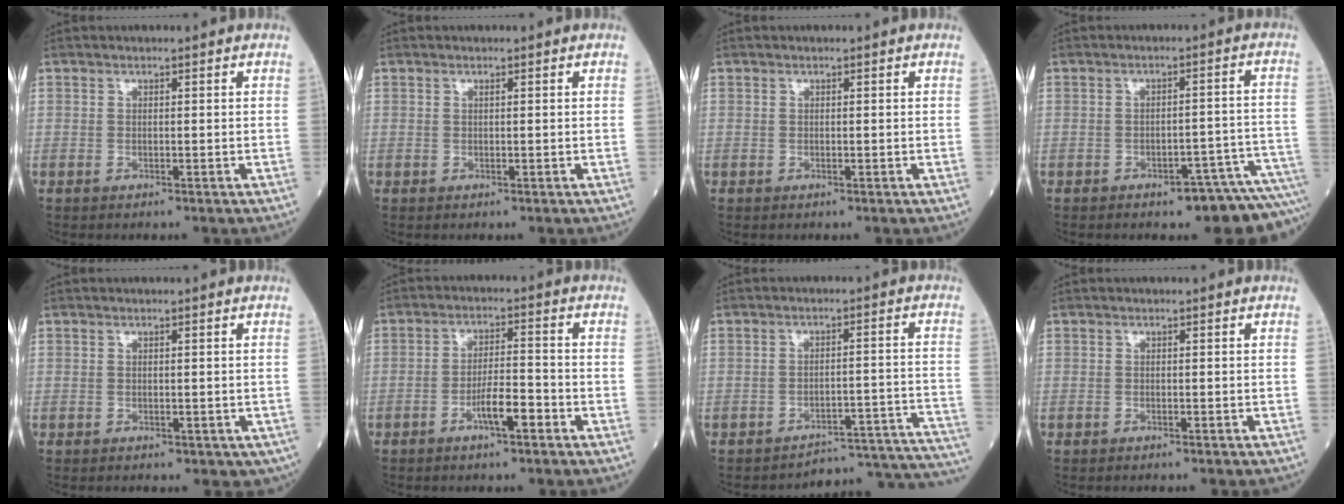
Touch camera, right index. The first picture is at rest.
{"total": 0.0}
{"total": 0.0}
{"total": 9.2, "force": [-8.3, 1.0, 3.9], "torque": [-0.020, 0.028, -0.099]}
{"total": 2.6, "force": [-1.4, 1.6, 1.5], "torque": [-0.006, -0.002, -0.016]}
{"total": 5.0, "force": [-2.5, 0.8, 4.2], "torque": [-0.075, 0.004, -0.045]}
{"total": 16.3, "force": [-16.3, 0.0, 0.8], "torque": [0.030, 0.037, -0.194]}
{"total": 1.5, "force": [-1.4, 0.3, 0.6], "torque": [-0.010, -0.002, -0.016]}